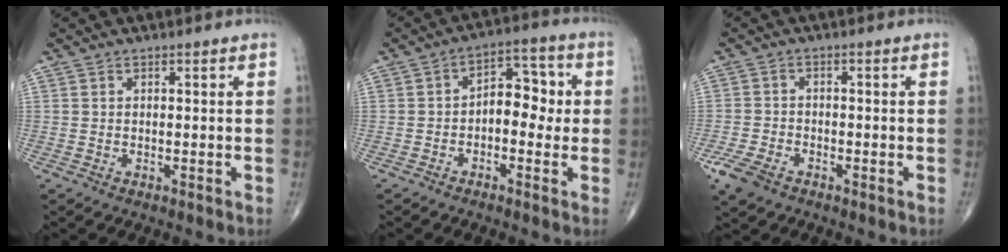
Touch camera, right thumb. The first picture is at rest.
{"total": 7.9, "force": [-0.5, 4.9, 6.1], "torque": [-0.047, 0.031, -0.020]}
{"total": 5.3, "force": [-3.2, 3.1, 2.9], "torque": [-0.067, 0.007, -0.058]}